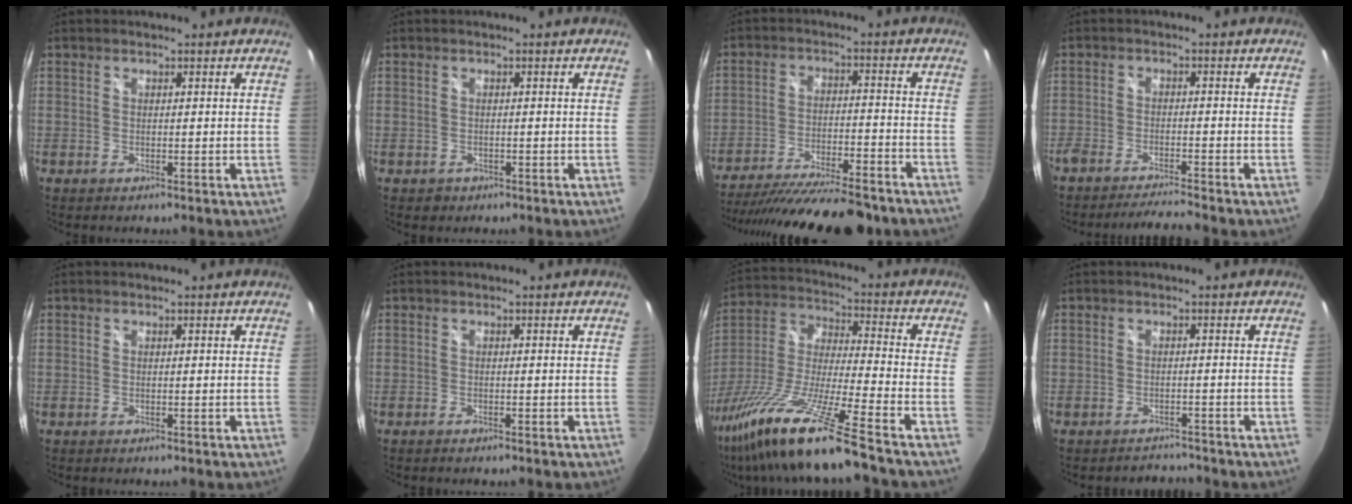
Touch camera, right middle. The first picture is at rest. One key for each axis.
{"total": 1.5, "fx": -0.7, "fy": 1.2, "fz": 0.3, "tx": -0.008, "ty": -0.004, "tz": -0.008}
{"total": 21.7, "fx": -18.7, "fy": 3.1, "fz": 10.5, "tx": -0.199, "ty": -0.044, "tz": -0.284}
{"total": 6.1, "fx": -5.7, "fy": -0.4, "fz": 2.0, "tx": -0.055, "ty": -0.005, "tz": -0.100}
{"total": 0.0}
{"total": 0.9, "fx": -0.8, "fy": 0.2, "fz": 0.4, "tx": -0.010, "ty": -0.002, "tz": -0.014}
{"total": 22.9, "fx": -16.8, "fy": -0.3, "fz": 15.5, "tx": -0.302, "ty": -0.046, "tz": -0.312}
{"total": 2.4, "fx": -2.3, "fy": 0.5, "fz": -0.6, "tx": 0.008, "ty": 0.011, "tz": -0.038}